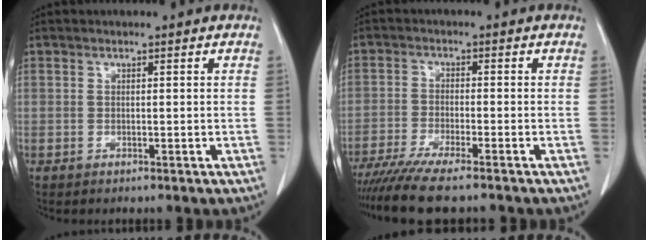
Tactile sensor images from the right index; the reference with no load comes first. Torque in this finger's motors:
{"motor_torque": [1.13, -1.01, 0.55, 0.15]}